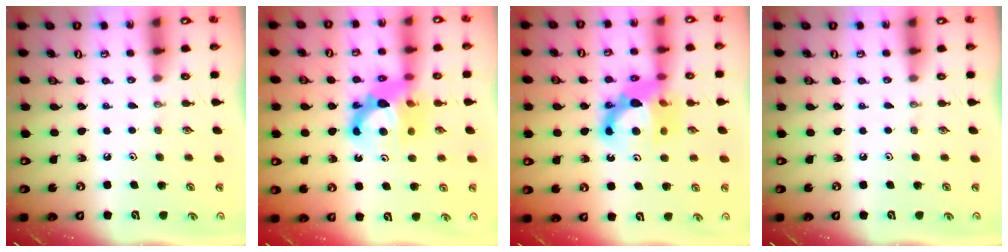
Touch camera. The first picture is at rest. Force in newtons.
{"total": 11.3, "press": 11.0, "slide": 2.4}
{"total": 12.7, "press": 12.5, "slide": 2.1}
{"total": 0.0}